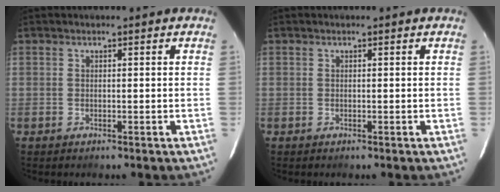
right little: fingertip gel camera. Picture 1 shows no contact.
{"total": 0.0}